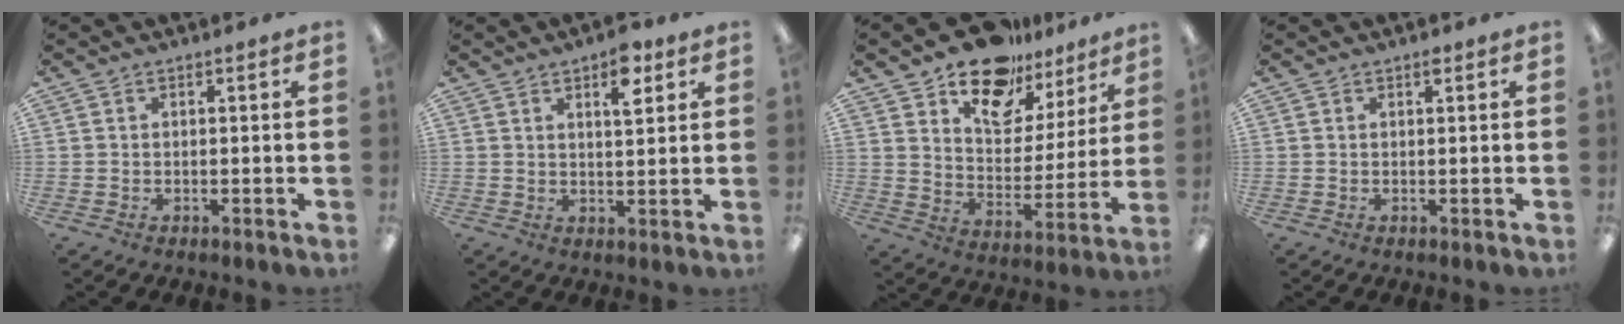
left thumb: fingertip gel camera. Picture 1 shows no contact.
{"total": 6.4, "force": [4.0, 2.6, 4.3], "torque": [-0.046, -0.018, 0.060]}
{"total": 15.5, "force": [12.2, 8.1, 4.9], "torque": [-0.089, -0.086, 0.223]}
{"total": 0.8, "force": [0.6, 0.2, 0.3], "torque": [0.000, -0.002, 0.010]}